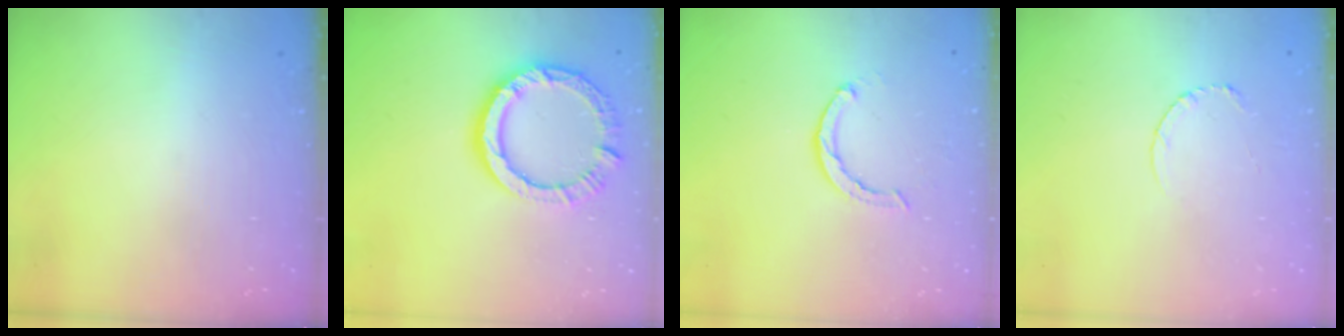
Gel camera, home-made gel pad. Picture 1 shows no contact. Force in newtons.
{"total": 13.2, "press": 13.1, "slide": 1.6}
{"total": 2.3, "press": 2.3, "slide": 0.3}
{"total": 3.8, "press": 3.8, "slide": 0.3}